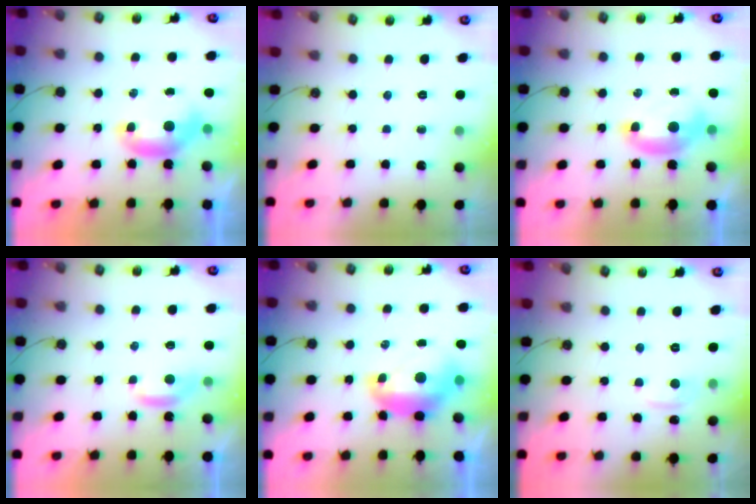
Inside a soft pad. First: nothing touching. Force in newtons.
{"total": 0.0}
{"total": 1.8, "press": 1.6, "slide": 0.7}
{"total": 2.0, "press": 2.0, "slide": 0.4}
{"total": 2.8, "press": 2.7, "slide": 0.7}
{"total": 1.4, "press": 1.1, "slide": 0.8}